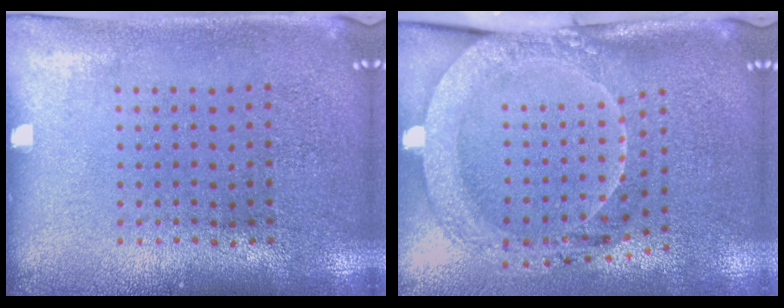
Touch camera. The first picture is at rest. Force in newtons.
{"total": 2.0, "press": 2.0, "slide": 0.3}